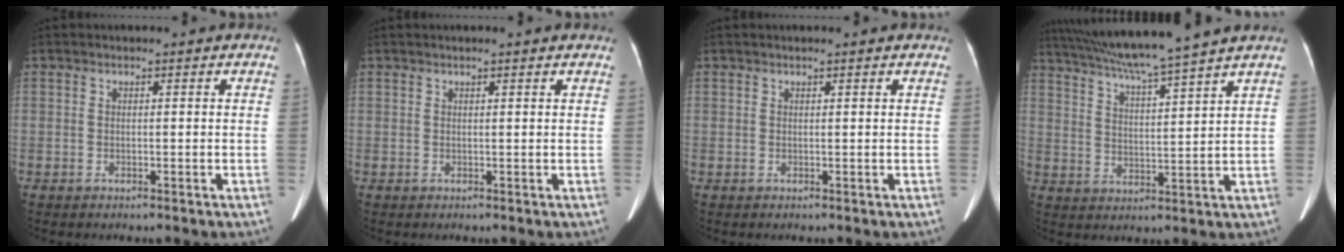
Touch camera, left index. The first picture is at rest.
{"total": 2.4, "force": [2.0, 0.0, 1.3], "torque": [-0.016, 0.020, 0.026]}
{"total": 1.6, "force": [1.4, 0.0, 0.8], "torque": [-0.011, 0.018, 0.021]}
{"total": 13.9, "force": [12.0, -2.1, 6.6], "torque": [-0.115, 0.000, 0.189]}